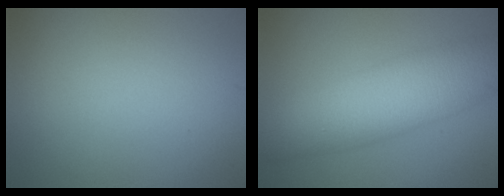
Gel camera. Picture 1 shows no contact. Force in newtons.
{"total": 8.1, "press": 8.1, "slide": 0.2}